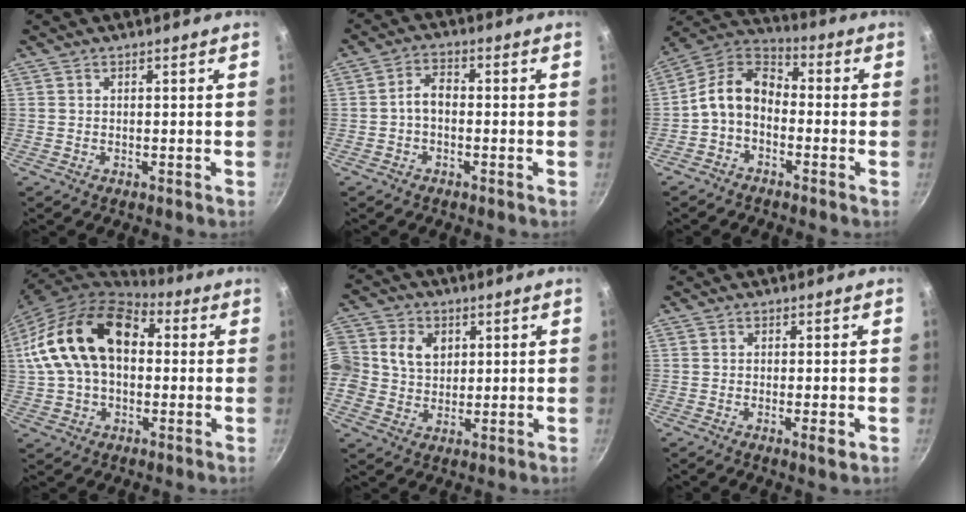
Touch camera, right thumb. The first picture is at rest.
{"total": 3.9, "force": [-0.8, 2.4, 2.9], "torque": [-0.045, 0.022, -0.023]}
{"total": 9.7, "force": [-2.3, 6.7, 6.7], "torque": [-0.109, 0.052, -0.066]}
{"total": 20.5, "force": [2.9, 13.4, 15.1], "torque": [-0.256, 0.039, 0.039]}
{"total": 15.2, "force": [2.8, 13.2, 7.0], "torque": [-0.169, 0.030, 0.047]}
{"total": 2.6, "force": [-0.8, 0.4, 2.4], "torque": [-0.050, -0.004, -0.016]}